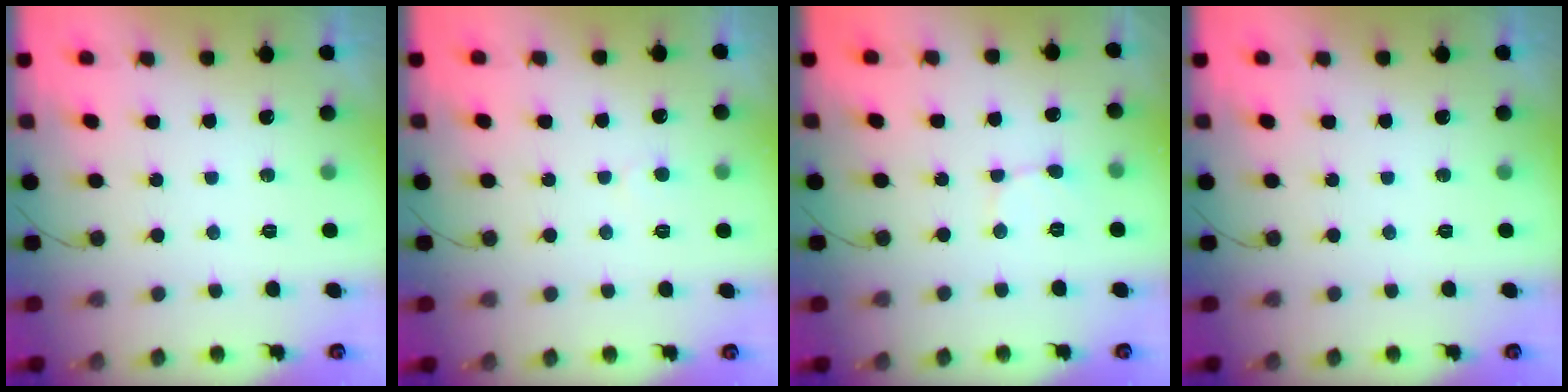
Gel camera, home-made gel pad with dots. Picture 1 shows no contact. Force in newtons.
{"total": 3.7, "press": 3.7, "slide": 0.3}
{"total": 2.5, "press": 2.5, "slide": 0.3}
{"total": 0.0}